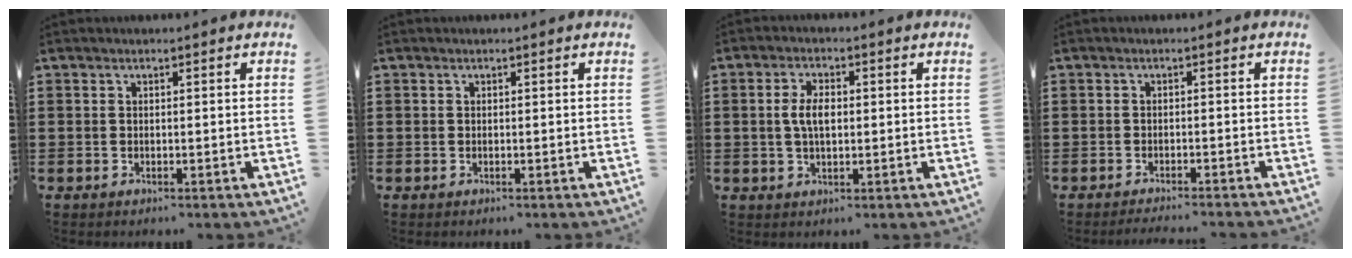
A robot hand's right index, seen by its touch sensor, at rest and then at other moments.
{"total": 0.0}
{"total": 4.1, "force": [0.2, 2.0, 3.6], "torque": [-0.079, 0.004, -0.001]}
{"total": 1.6, "force": [-1.5, -0.3, 0.2], "torque": [-0.003, 0.002, -0.031]}